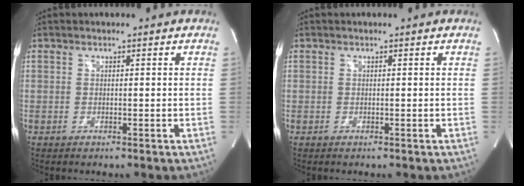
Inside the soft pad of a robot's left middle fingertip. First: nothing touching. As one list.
[{"total": 0.0}]